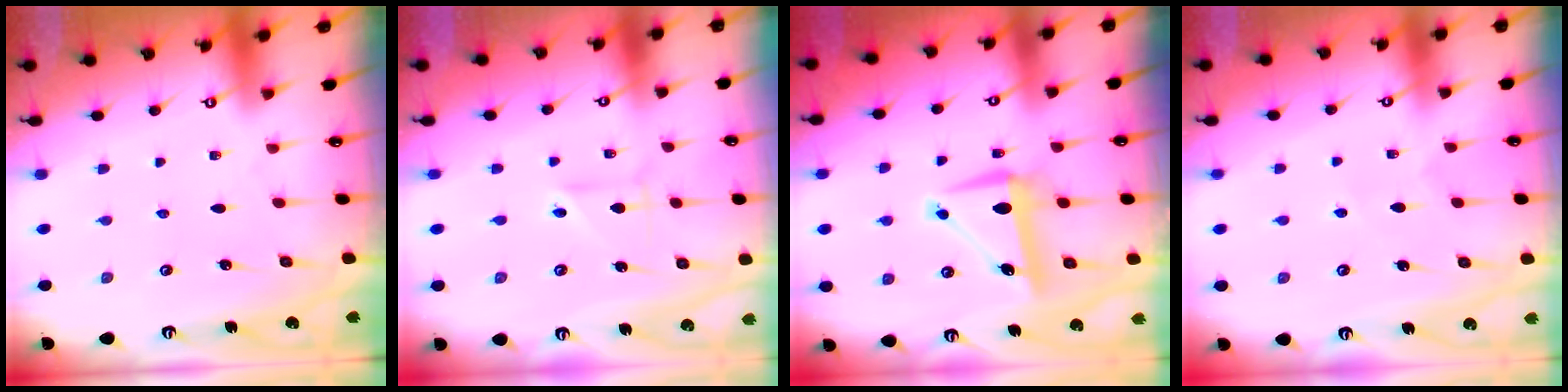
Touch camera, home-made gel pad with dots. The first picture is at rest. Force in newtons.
{"total": 2.9, "press": 2.9, "slide": 0.2}
{"total": 9.4, "press": 9.3, "slide": 1.1}
{"total": 4.4, "press": 4.4, "slide": 0.3}